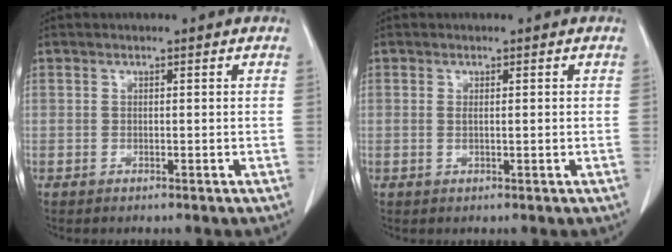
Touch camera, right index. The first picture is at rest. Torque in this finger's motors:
{"motor_torque": [-0.03, -0.01, -0.08, -0.01]}